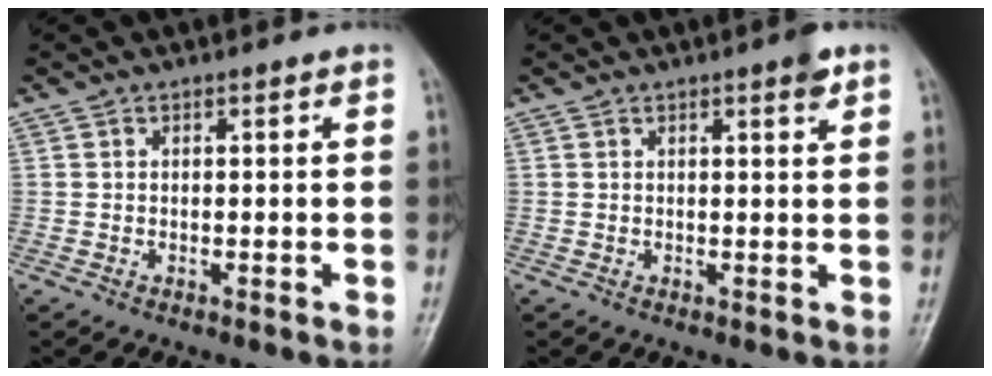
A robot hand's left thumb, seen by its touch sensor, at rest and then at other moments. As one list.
[{"total": 2.3, "force": [1.4, 0.4, 1.7], "torque": [-0.023, -0.007, 0.017]}]